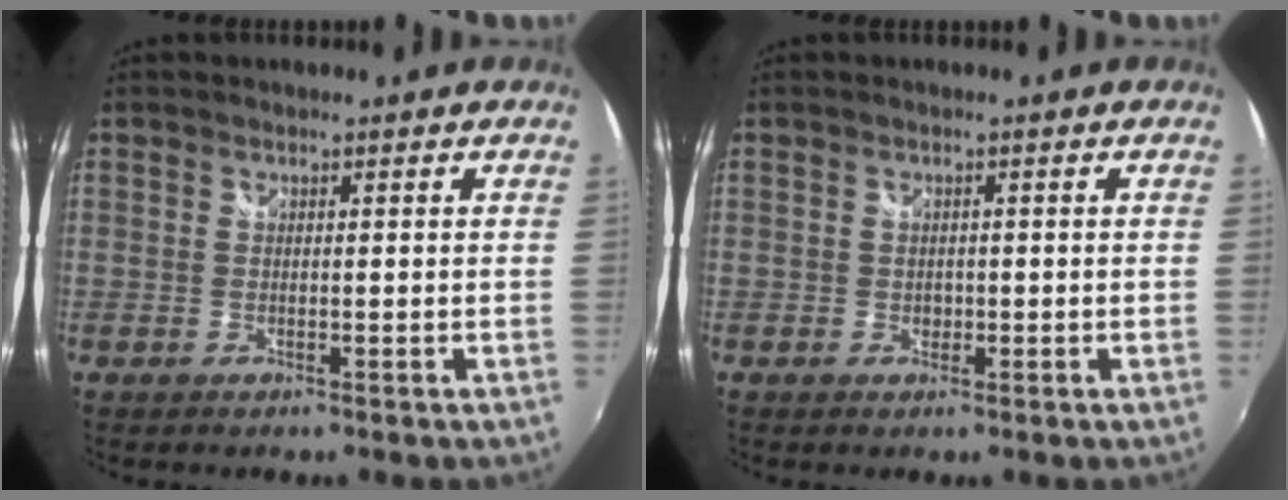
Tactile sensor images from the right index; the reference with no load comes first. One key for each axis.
{"total": 1.2, "fx": -0.2, "fy": 1.1, "fz": 0.4, "tx": -0.005, "ty": -0.001, "tz": -0.003}